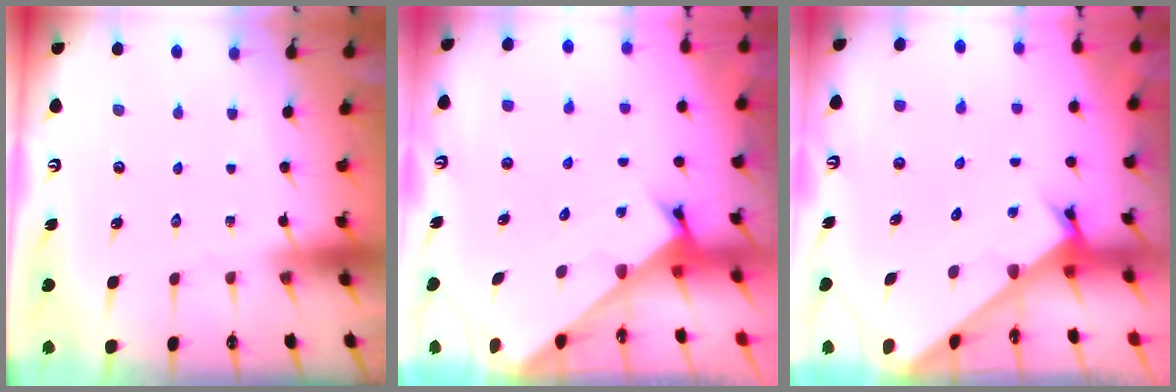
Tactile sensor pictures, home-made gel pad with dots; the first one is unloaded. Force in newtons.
{"total": 2.4, "press": 2.4, "slide": 0.2}
{"total": 2.1, "press": 2.1, "slide": 0.2}